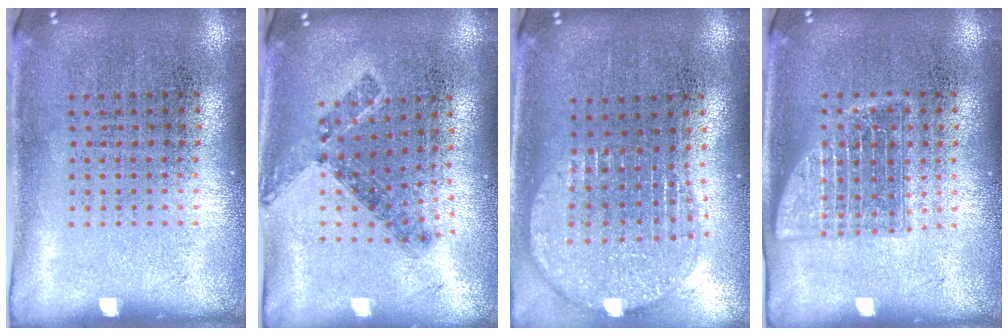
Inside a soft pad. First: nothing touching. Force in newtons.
{"total": 0.8, "press": 0.7, "slide": 0.3}
{"total": 1.9, "press": 1.6, "slide": 1.0}
{"total": 2.3, "press": 2.3, "slide": 0.3}